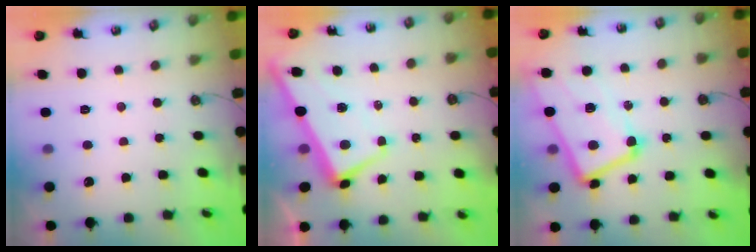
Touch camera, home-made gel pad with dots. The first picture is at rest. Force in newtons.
{"total": 1.1, "press": 0.6, "slide": 0.9}
{"total": 10.1, "press": 10.0, "slide": 1.5}